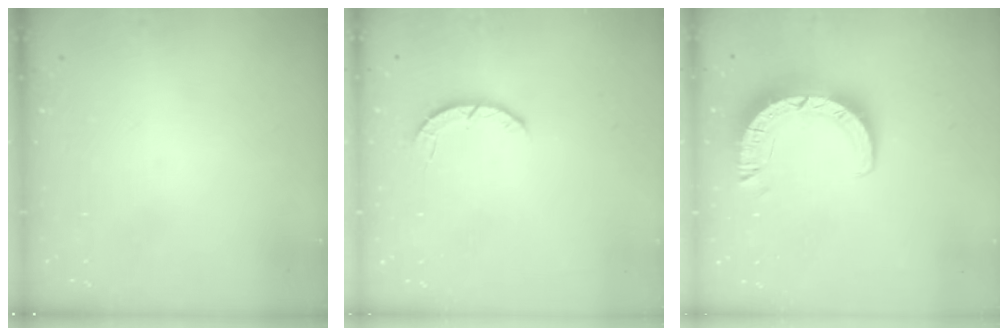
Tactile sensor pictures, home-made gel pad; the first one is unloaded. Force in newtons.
{"total": 2.8, "press": 2.8, "slide": 0.4}
{"total": 9.2, "press": 9.2, "slide": 1.2}